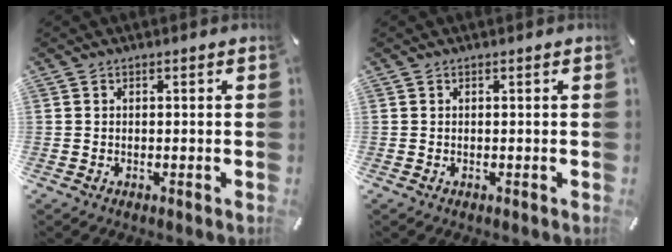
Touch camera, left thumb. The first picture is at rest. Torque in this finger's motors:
{"motor_torque": [0.00, 0.00, 0.00, 0.00, 0.00]}